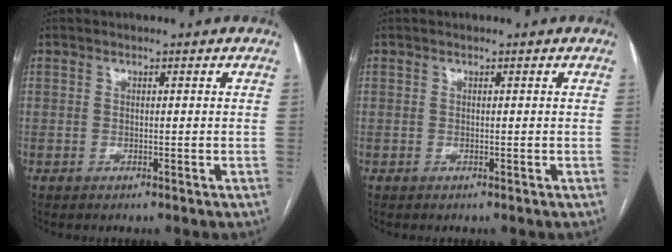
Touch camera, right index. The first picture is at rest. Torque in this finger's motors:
{"motor_torque": [0.02, 0.02, 0.00, 0.00]}